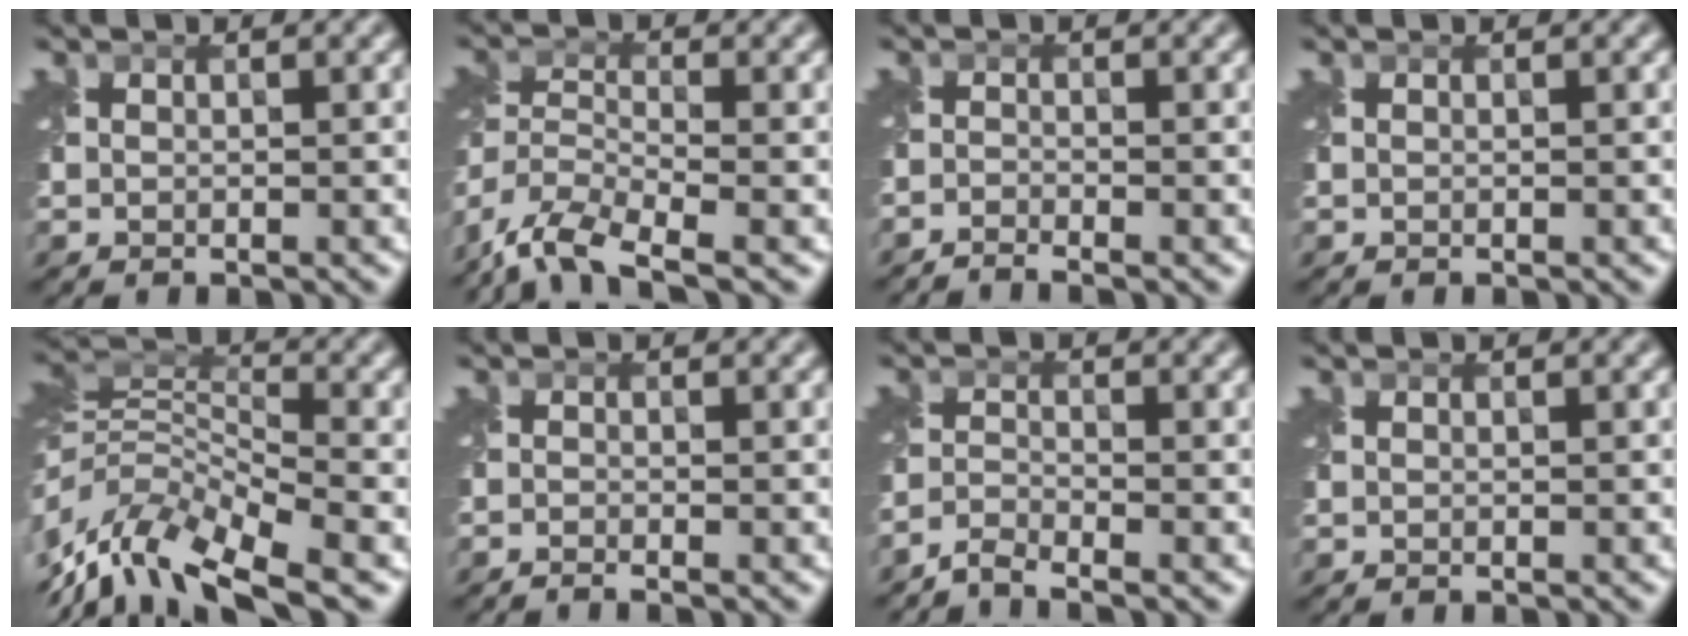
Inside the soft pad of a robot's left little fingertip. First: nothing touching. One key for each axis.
{"total": 8.1, "fx": -6.5, "fy": 2.3, "fz": 4.3, "tx": -0.090, "ty": -0.010, "tz": -0.131}
{"total": 1.7, "fx": -1.6, "fy": 0.0, "fz": 0.6, "tx": -0.012, "ty": -0.007, "tz": -0.042}
{"total": 0.0}
{"total": 10.3, "fx": -5.0, "fy": 4.0, "fz": 8.1, "tx": -0.158, "ty": 0.000, "tz": -0.099}
{"total": 1.0, "fx": -0.9, "fy": 0.0, "fz": 0.4, "tx": -0.004, "ty": -0.011, "tz": -0.026}
{"total": 2.3, "fx": -2.2, "fy": 0.0, "fz": 0.6, "tx": -0.014, "ty": -0.004, "tz": -0.056}
{"total": 0.0}